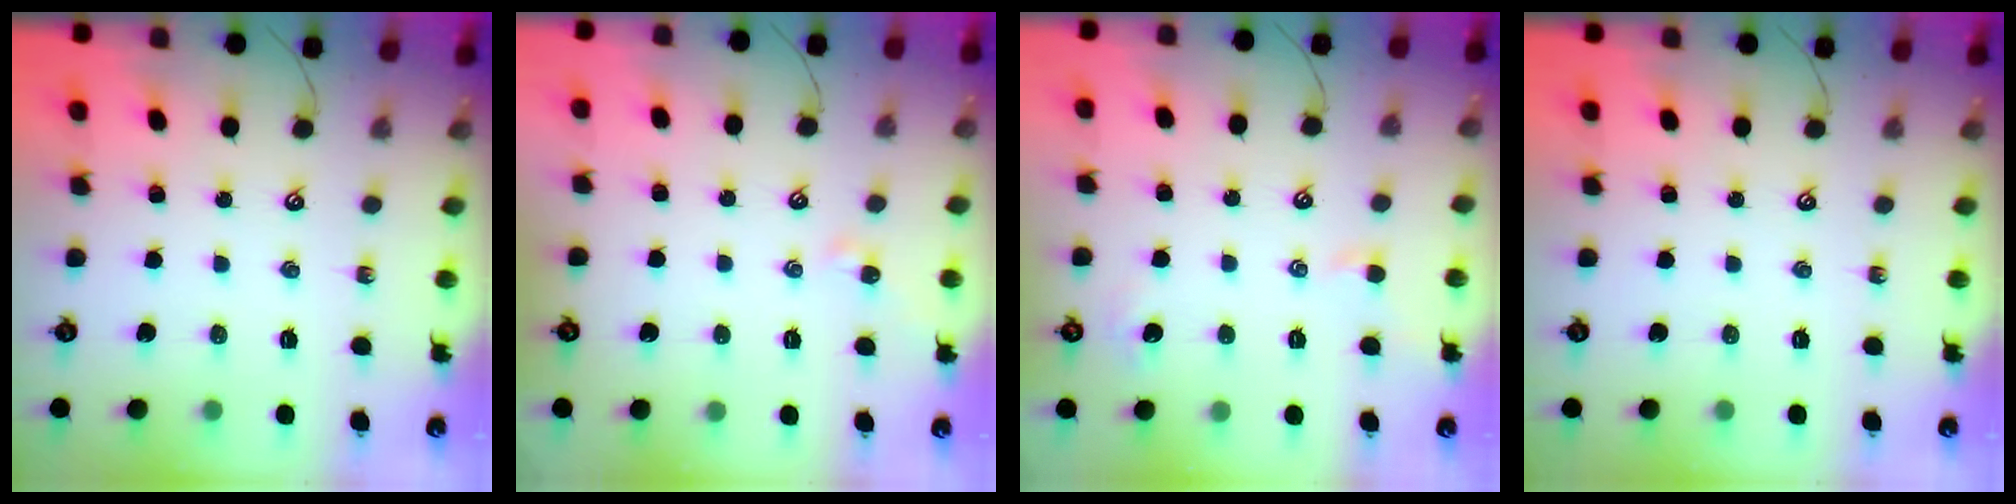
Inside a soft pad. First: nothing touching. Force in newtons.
{"total": 0.6, "press": 0.5, "slide": 0.4}
{"total": 0.9, "press": 0.7, "slide": 0.5}
{"total": 0.0}